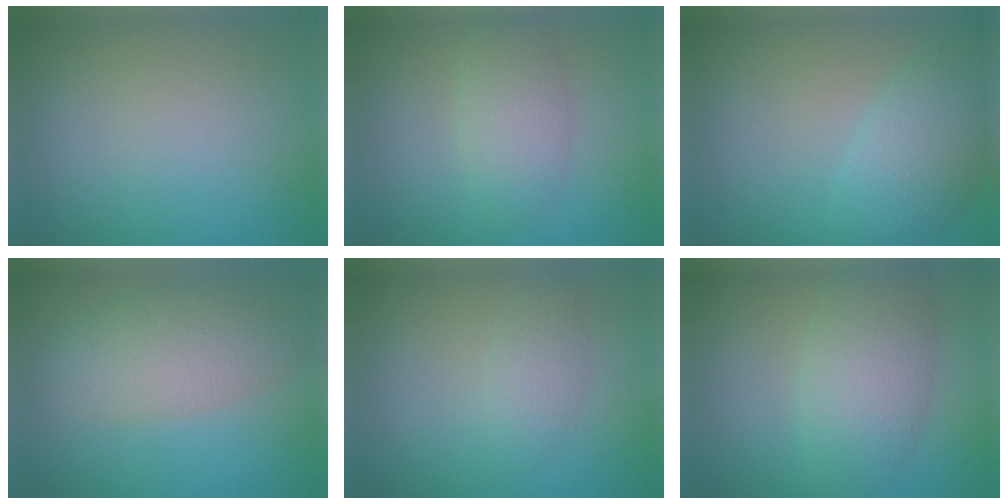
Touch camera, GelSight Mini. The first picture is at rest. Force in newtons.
{"total": 2.9, "press": 2.9, "slide": 0.1}
{"total": 4.6, "press": 4.6, "slide": 0.3}
{"total": 5.6, "press": 5.6, "slide": 0.3}
{"total": 1.8, "press": 1.8, "slide": 0.1}
{"total": 5.1, "press": 5.1, "slide": 0.2}